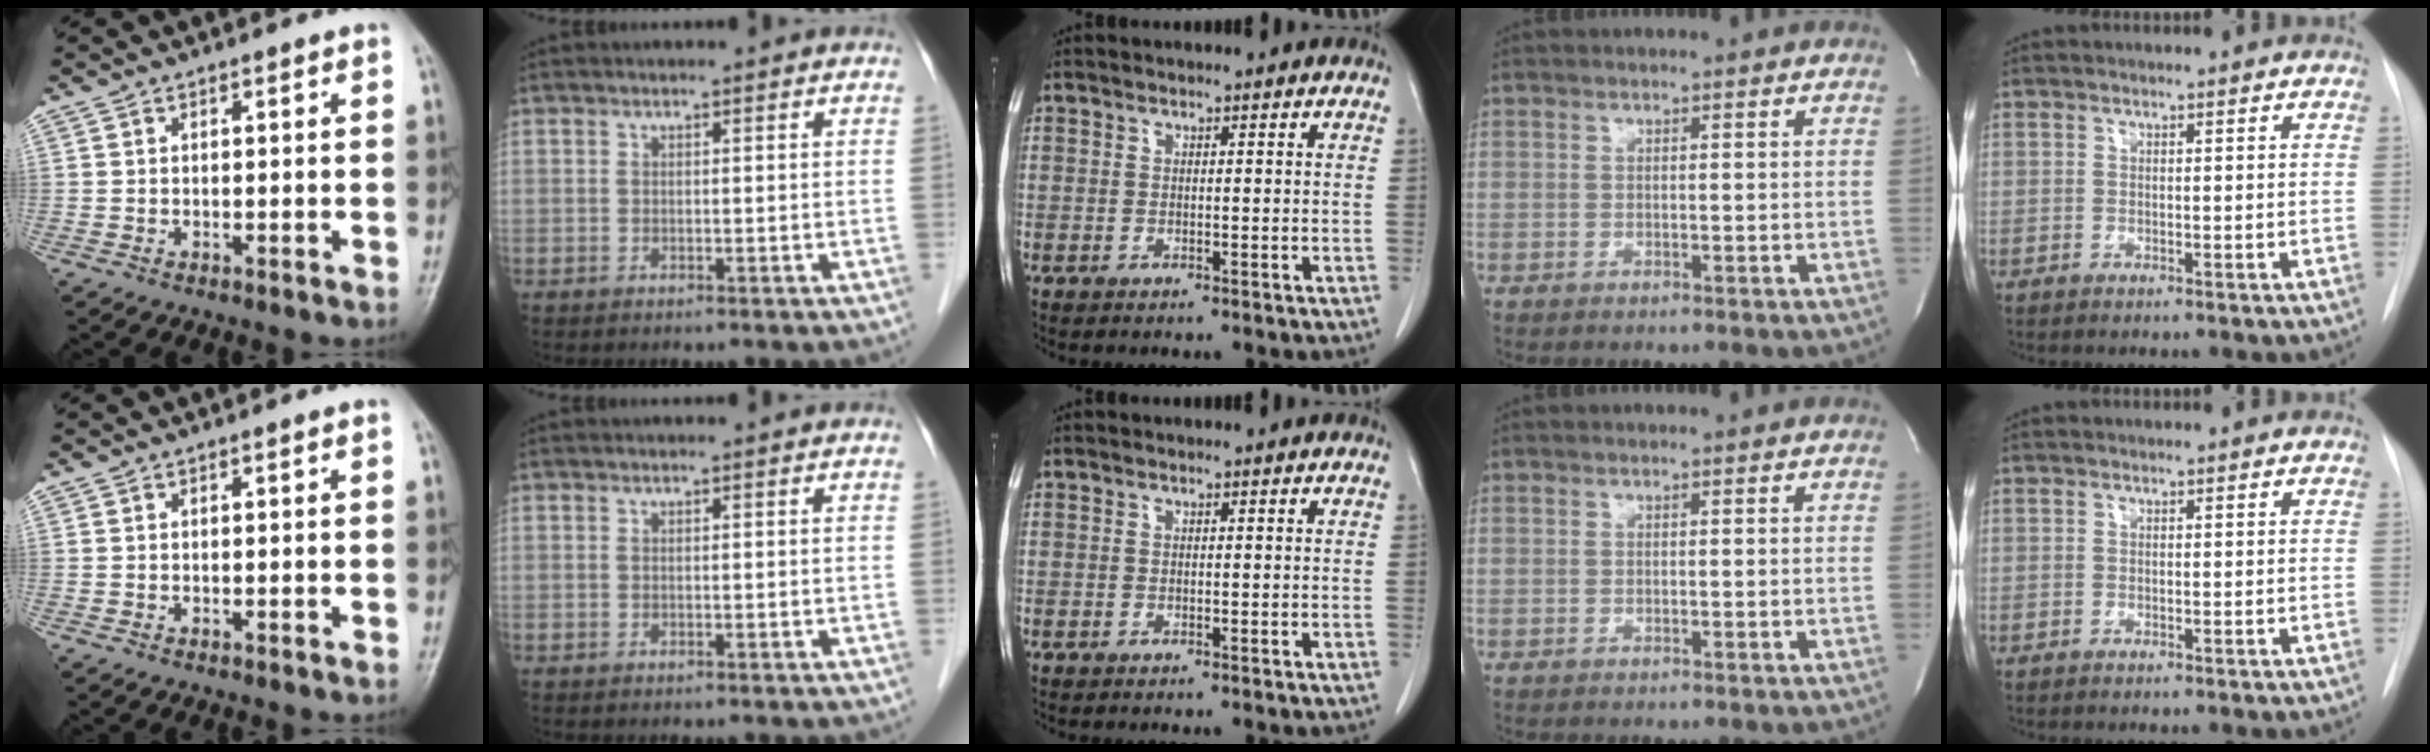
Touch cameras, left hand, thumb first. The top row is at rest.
{}